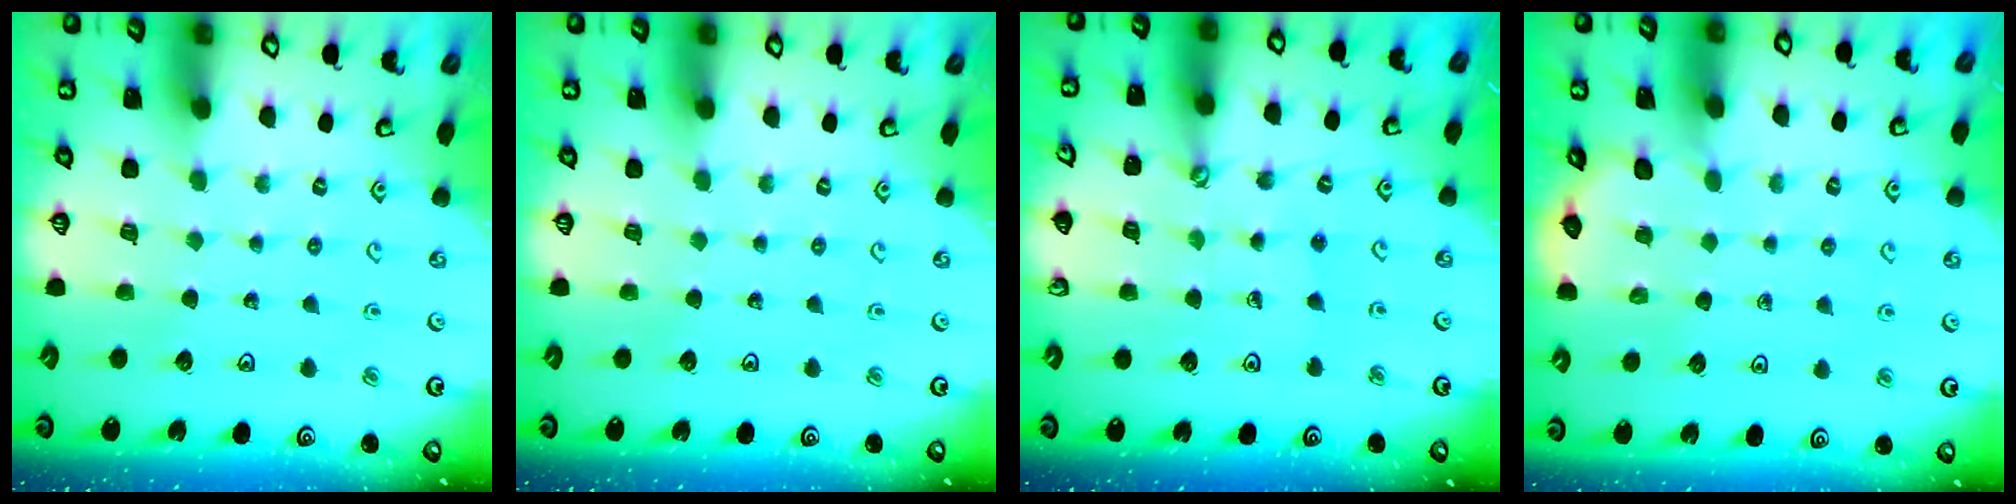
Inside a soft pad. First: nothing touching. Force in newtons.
{"total": 0.0}
{"total": 3.6, "press": 3.3, "slide": 1.3}
{"total": 2.0, "press": 2.0, "slide": 0.2}